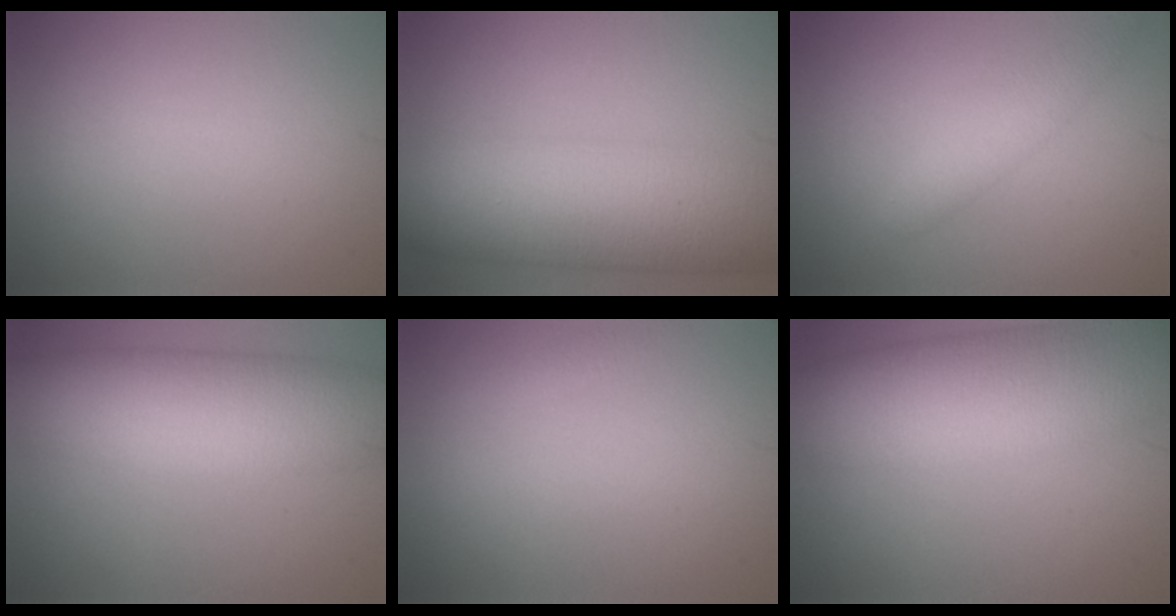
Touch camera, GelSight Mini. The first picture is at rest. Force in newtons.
{"total": 12.4, "press": 12.4, "slide": 0.2}
{"total": 2.4, "press": 2.4, "slide": 0.1}
{"total": 10.7, "press": 10.7, "slide": 0.6}
{"total": 0.6, "press": 0.6, "slide": 0.0}
{"total": 12.7, "press": 12.7, "slide": 0.7}